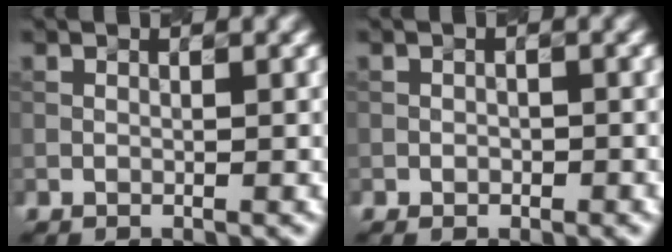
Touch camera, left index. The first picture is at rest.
{"total": 1.0, "force": [-0.4, 0.7, 0.5], "torque": [-0.005, -0.002, -0.008]}